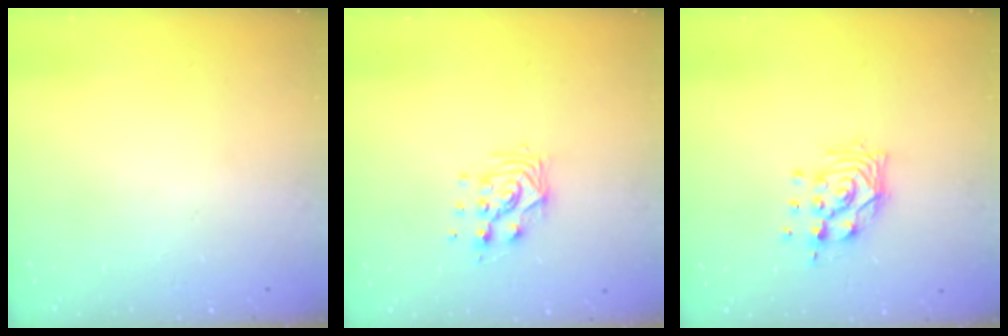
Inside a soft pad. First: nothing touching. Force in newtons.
{"total": 8.8, "press": 8.7, "slide": 0.9}
{"total": 10.7, "press": 10.6, "slide": 1.1}